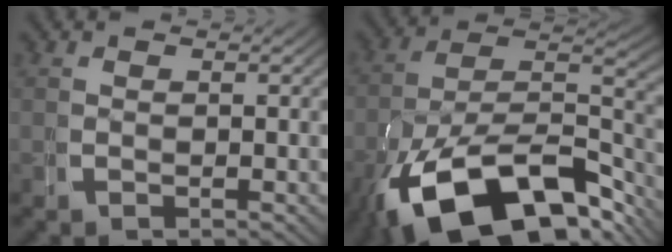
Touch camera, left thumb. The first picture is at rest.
{"total": 17.5, "force": [-7.1, 9.8, 12.6], "torque": [-0.233, -0.063, -0.084]}